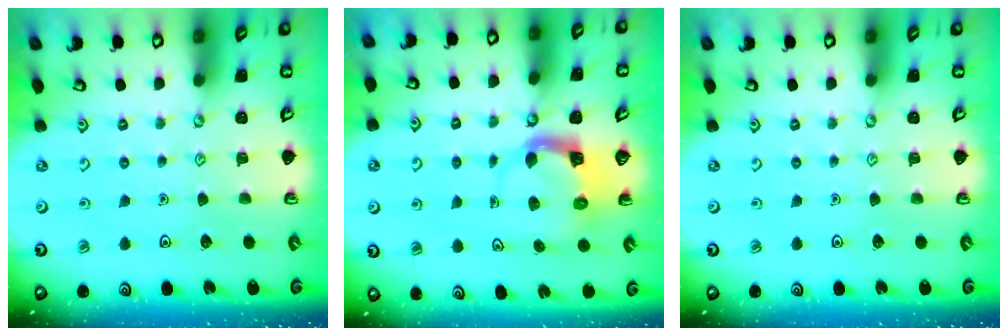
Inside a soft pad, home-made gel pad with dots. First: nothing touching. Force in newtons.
{"total": 3.6, "press": 3.6, "slide": 0.7}
{"total": 0.0}